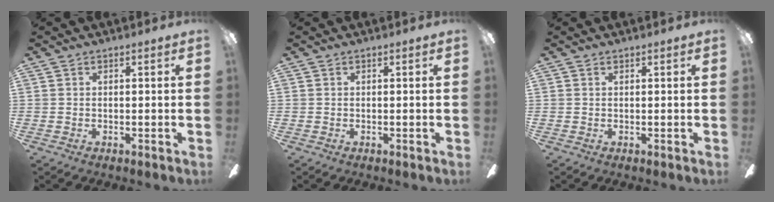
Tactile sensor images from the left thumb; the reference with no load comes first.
{"total": 0.0}
{"total": 0.0}